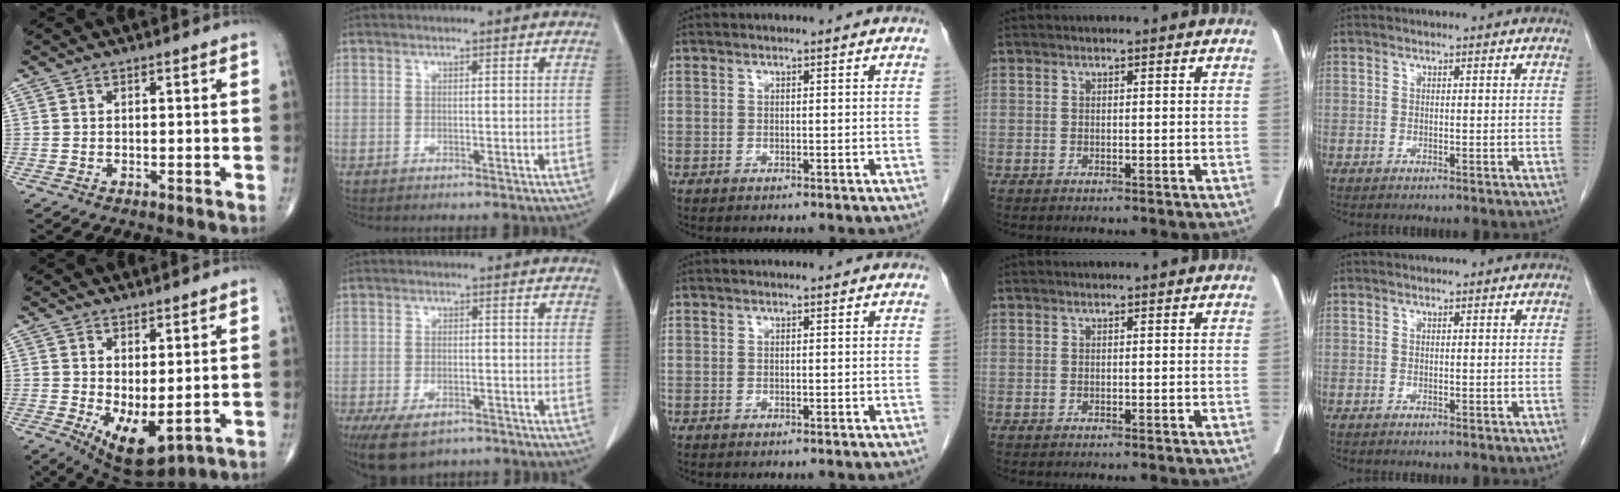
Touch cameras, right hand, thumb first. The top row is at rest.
{"thumb": {"total": 8.4, "force": [-0.9, 3.8, 7.4], "torque": [-0.115, -0.014, 0.008]}, "index": {"total": 8.5, "force": [-5.9, 3.9, 4.7], "torque": [-0.084, -0.009, -0.092]}}